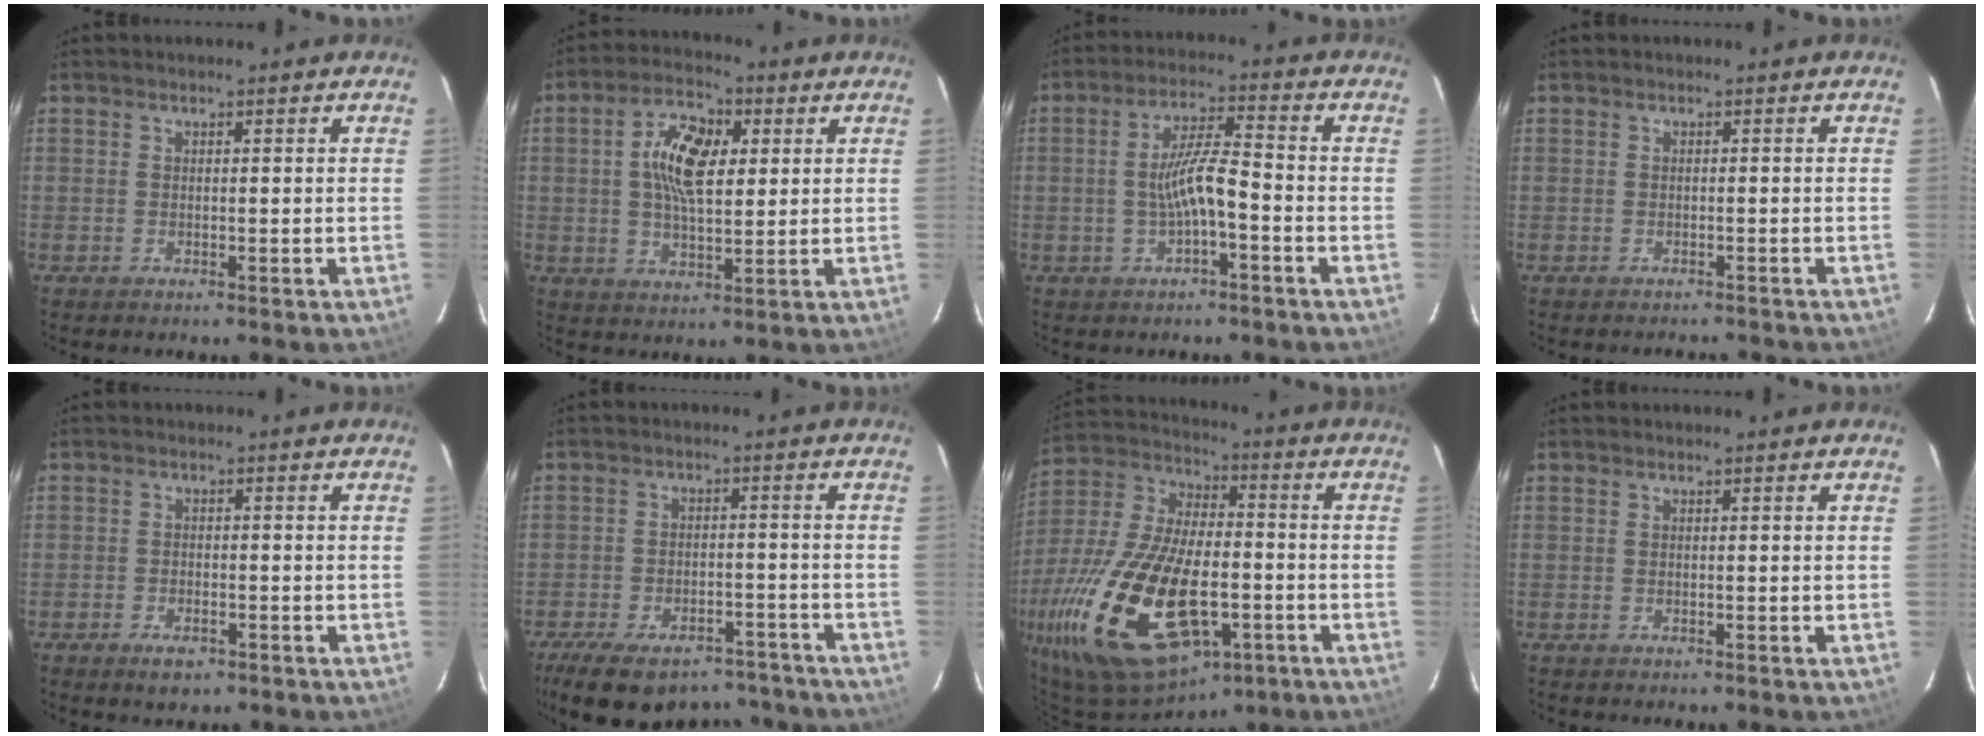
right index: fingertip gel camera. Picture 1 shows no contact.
{"total": 10.0, "force": [2.0, 5.1, 8.3], "torque": [-0.158, 0.020, 0.034]}
{"total": 6.9, "force": [-2.0, 1.1, 6.5], "torque": [-0.126, 0.010, -0.032]}
{"total": 2.2, "force": [-2.0, 1.0, 0.2], "torque": [0.000, 0.008, -0.027]}
{"total": 3.4, "force": [-2.4, 1.6, 1.8], "torque": [-0.043, -0.002, -0.043]}
{"total": 18.5, "force": [-14.6, 8.2, 7.8], "torque": [-0.169, 0.008, -0.195]}
{"total": 28.4, "force": [-11.5, 13.6, 22.1], "torque": [-0.468, -0.041, -0.187]}
{"total": 0.0}